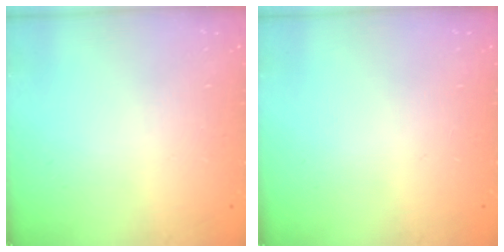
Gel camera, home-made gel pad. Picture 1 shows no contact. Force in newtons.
{"total": 0.0}